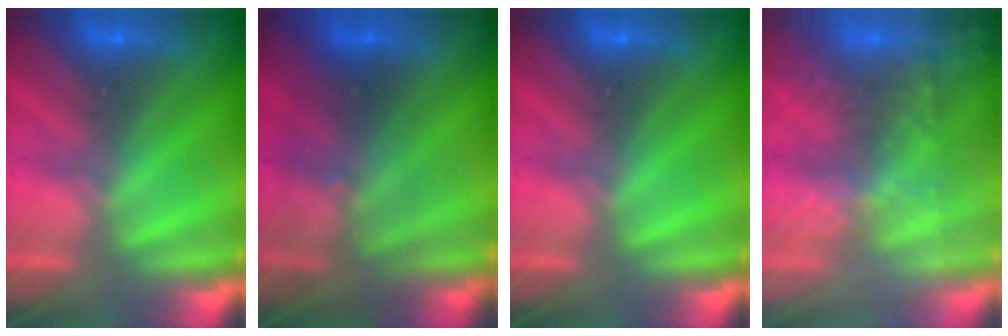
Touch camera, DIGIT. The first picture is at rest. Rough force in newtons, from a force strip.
{"total": 2.9}
{"total": 0.0}
{"total": 9.6}